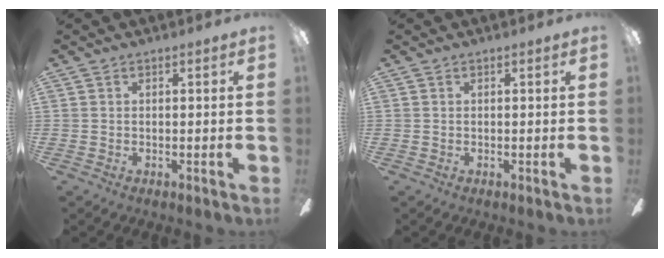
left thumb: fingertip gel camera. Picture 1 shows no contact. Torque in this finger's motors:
{"motor_torque": [0.02, 0.02, -0.11, 0.07, 0.00]}